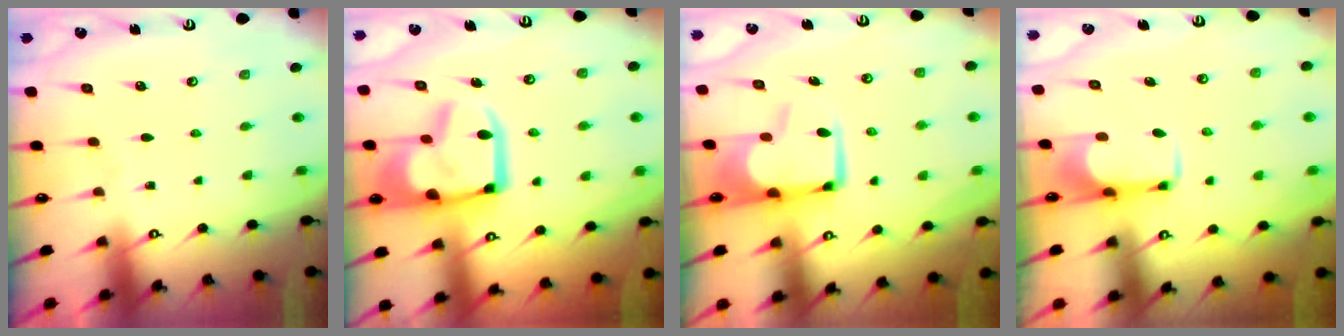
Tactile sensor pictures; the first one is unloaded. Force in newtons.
{"total": 17.6, "press": 17.5, "slide": 1.9}
{"total": 2.6, "press": 2.3, "slide": 1.2}
{"total": 1.9, "press": 1.8, "slide": 0.4}